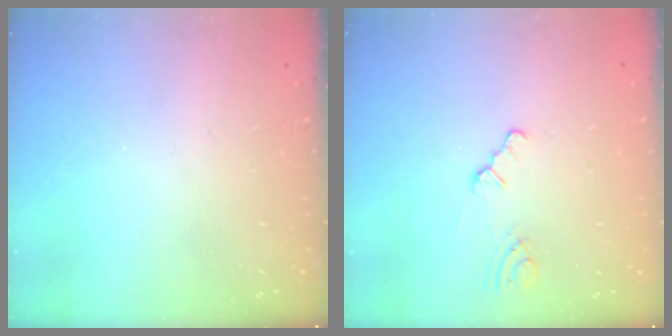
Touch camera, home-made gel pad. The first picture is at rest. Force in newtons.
{"total": 1.0, "press": 1.0, "slide": 0.2}